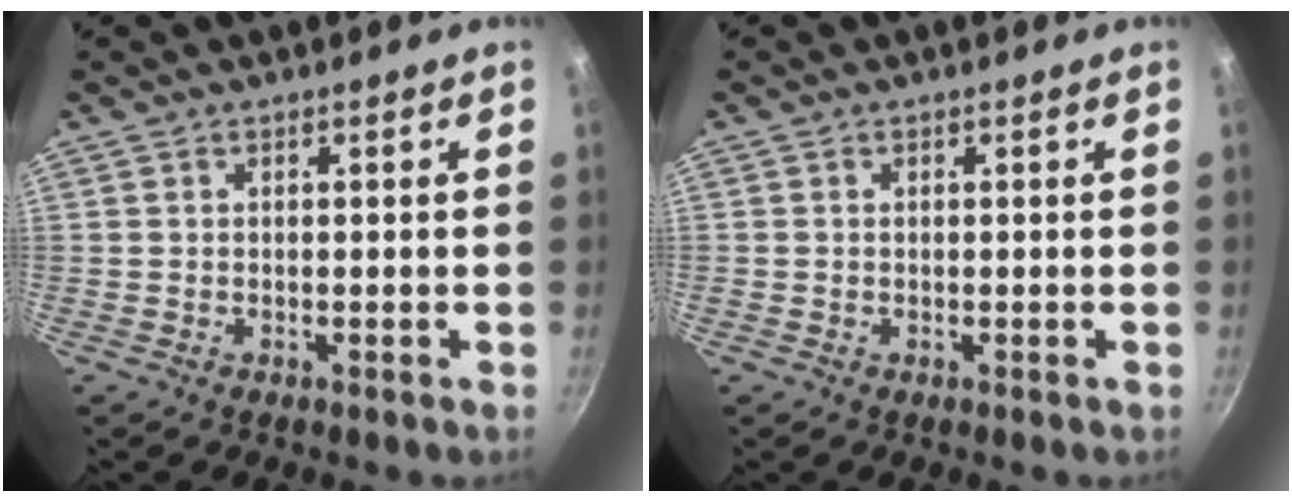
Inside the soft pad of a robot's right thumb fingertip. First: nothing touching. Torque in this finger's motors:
{"motor_torque": [-0.17, -0.12, 0.16, 0.07, 0.00]}